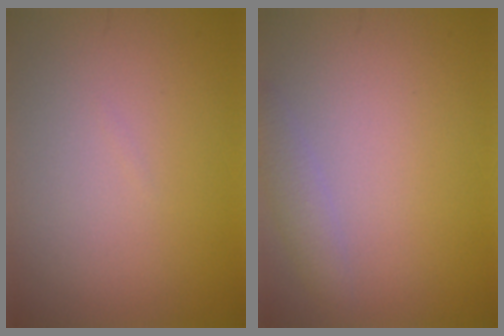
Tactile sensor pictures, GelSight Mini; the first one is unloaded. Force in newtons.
{"total": 1.9, "press": 1.9, "slide": 0.1}